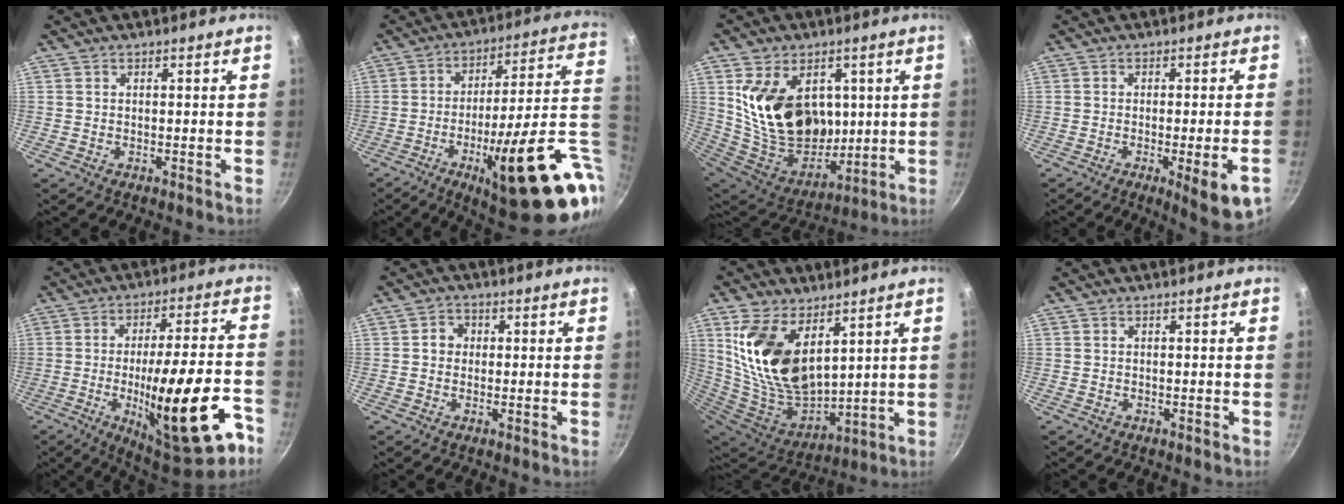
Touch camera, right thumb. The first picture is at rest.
{"total": 28.7, "force": [-7.0, 6.8, 27.0], "torque": [-0.339, 0.005, -0.097]}
{"total": 22.0, "force": [5.2, 15.7, 14.5], "torque": [-0.222, -0.042, 0.113]}
{"total": 9.4, "force": [-3.6, 1.5, 8.5], "torque": [-0.102, 0.003, -0.044]}
{"total": 24.6, "force": [-9.9, 7.0, 21.4], "torque": [-0.288, 0.036, -0.134]}
{"total": 2.7, "force": [0.2, 2.5, 1.0], "torque": [0.002, 0.005, -0.001]}
{"total": 19.9, "force": [8.1, 11.4, 14.2], "torque": [-0.268, -0.067, 0.171]}
{"total": 0.0}